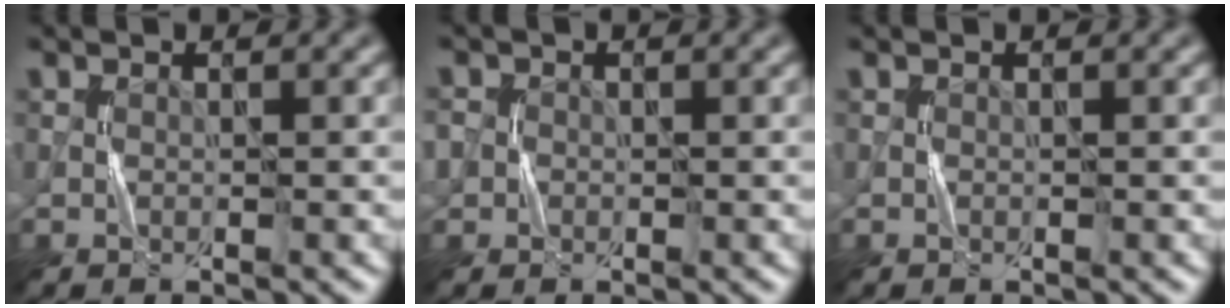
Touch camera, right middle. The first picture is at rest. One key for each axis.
{"total": 1.9, "fx": 0.1, "fy": 1.8, "fz": 0.5, "tx": -0.010, "ty": 0.006, "tz": -0.004}
{"total": 0.0}